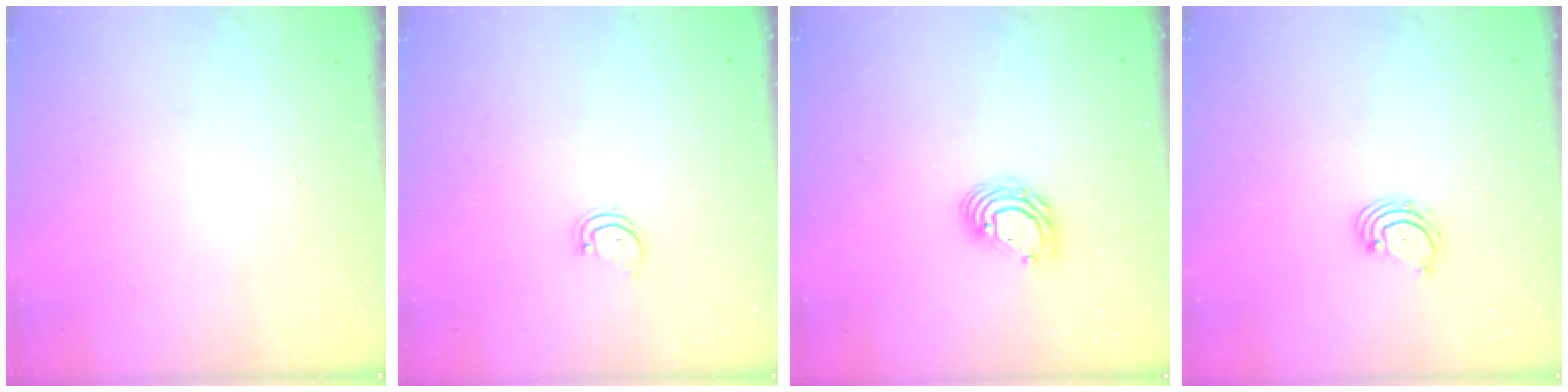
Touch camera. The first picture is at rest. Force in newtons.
{"total": 1.9, "press": 1.9, "slide": 0.2}
{"total": 7.5, "press": 7.4, "slide": 1.1}
{"total": 1.9, "press": 1.8, "slide": 0.2}